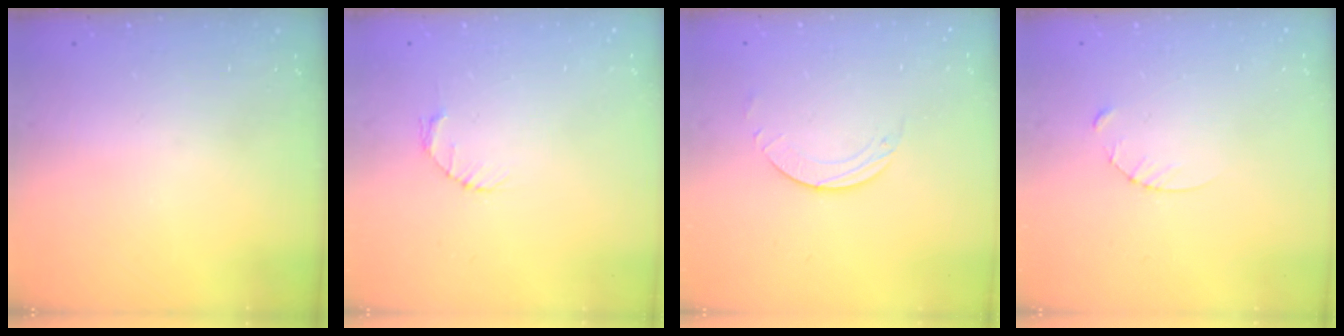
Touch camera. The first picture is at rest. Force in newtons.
{"total": 2.7, "press": 2.7, "slide": 0.4}
{"total": 2.0, "press": 2.0, "slide": 0.2}
{"total": 3.3, "press": 3.3, "slide": 0.4}